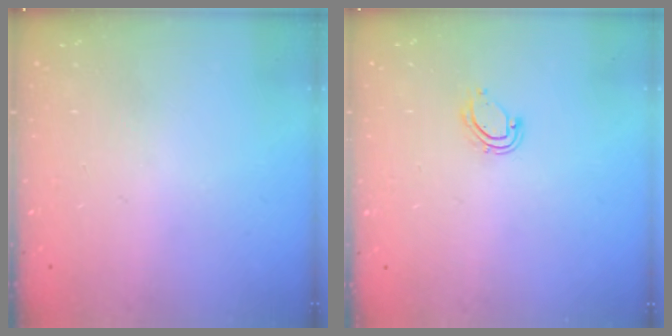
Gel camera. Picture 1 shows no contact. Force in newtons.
{"total": 5.2, "press": 5.2, "slide": 0.4}